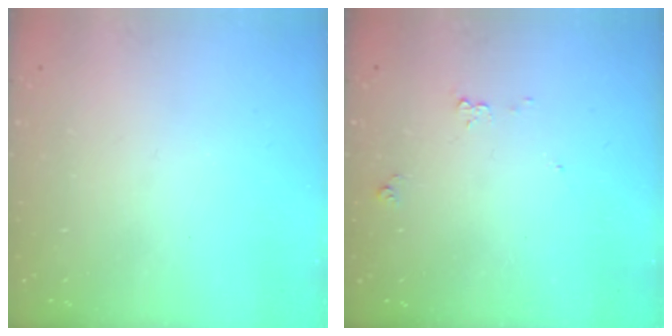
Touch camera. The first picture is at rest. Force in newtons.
{"total": 5.5, "press": 5.5, "slide": 0.7}